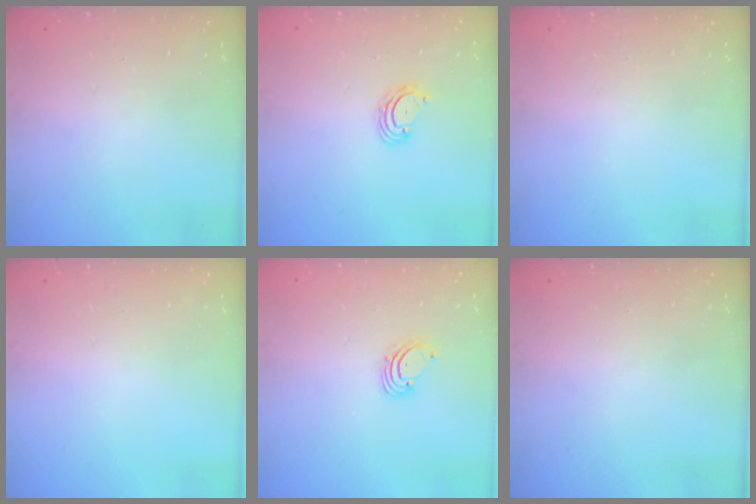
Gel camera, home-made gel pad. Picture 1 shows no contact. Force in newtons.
{"total": 3.3, "press": 3.3, "slide": 0.4}
{"total": 0.0}
{"total": 0.0}
{"total": 1.6, "press": 1.6, "slide": 0.1}
{"total": 0.0}